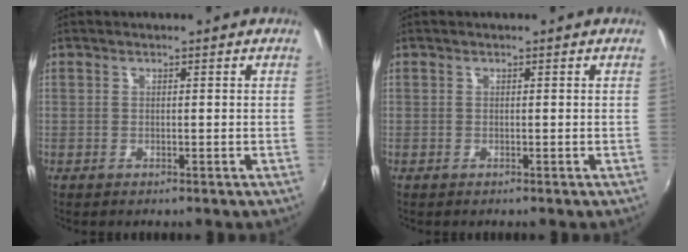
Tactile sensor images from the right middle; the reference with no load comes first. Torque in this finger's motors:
{"motor_torque": [0.10, -0.03, 0.03, 0.01]}